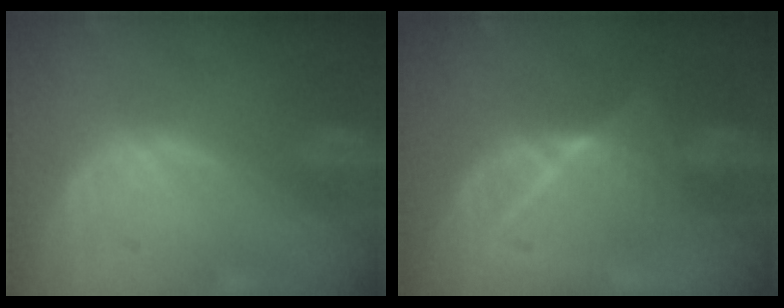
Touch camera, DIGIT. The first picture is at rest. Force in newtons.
{"total": 6.5, "press": 6.4, "slide": 1.0}